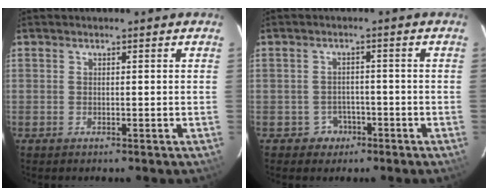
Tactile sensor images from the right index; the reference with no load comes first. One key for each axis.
{"total": 3.6, "fx": -1.9, "fy": 3.0, "fz": 0.0, "tx": -0.010, "ty": 0.012, "tz": -0.024}